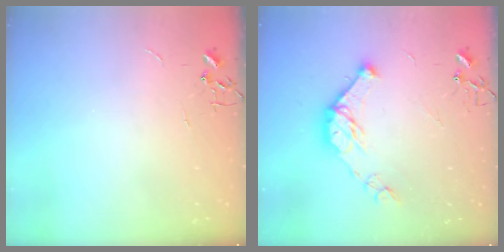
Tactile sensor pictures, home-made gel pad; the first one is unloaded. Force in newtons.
{"total": 13.7, "press": 13.7, "slide": 0.7}